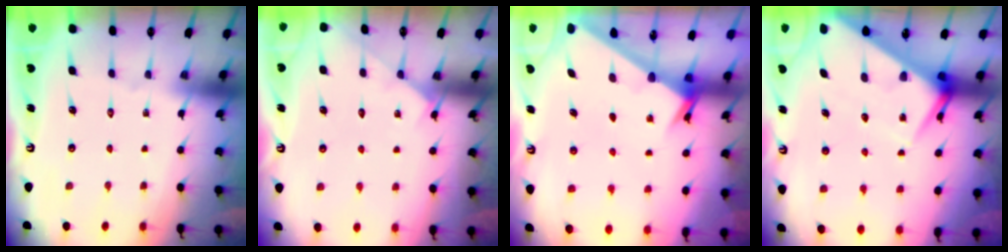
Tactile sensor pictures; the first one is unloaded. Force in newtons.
{"total": 2.6, "press": 2.5, "slide": 0.4}
{"total": 2.3, "press": 2.3, "slide": 0.3}
{"total": 8.1, "press": 8.0, "slide": 0.5}